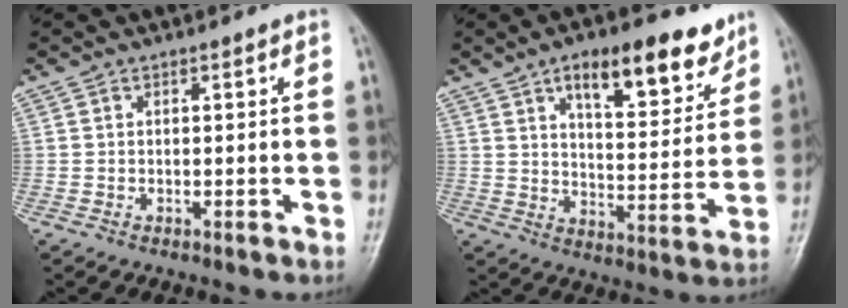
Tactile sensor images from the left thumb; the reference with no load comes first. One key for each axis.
{"total": 15.0, "fx": 9.1, "fy": 6.1, "fz": 10.2, "tx": -0.108, "ty": -0.045, "tz": 0.138}